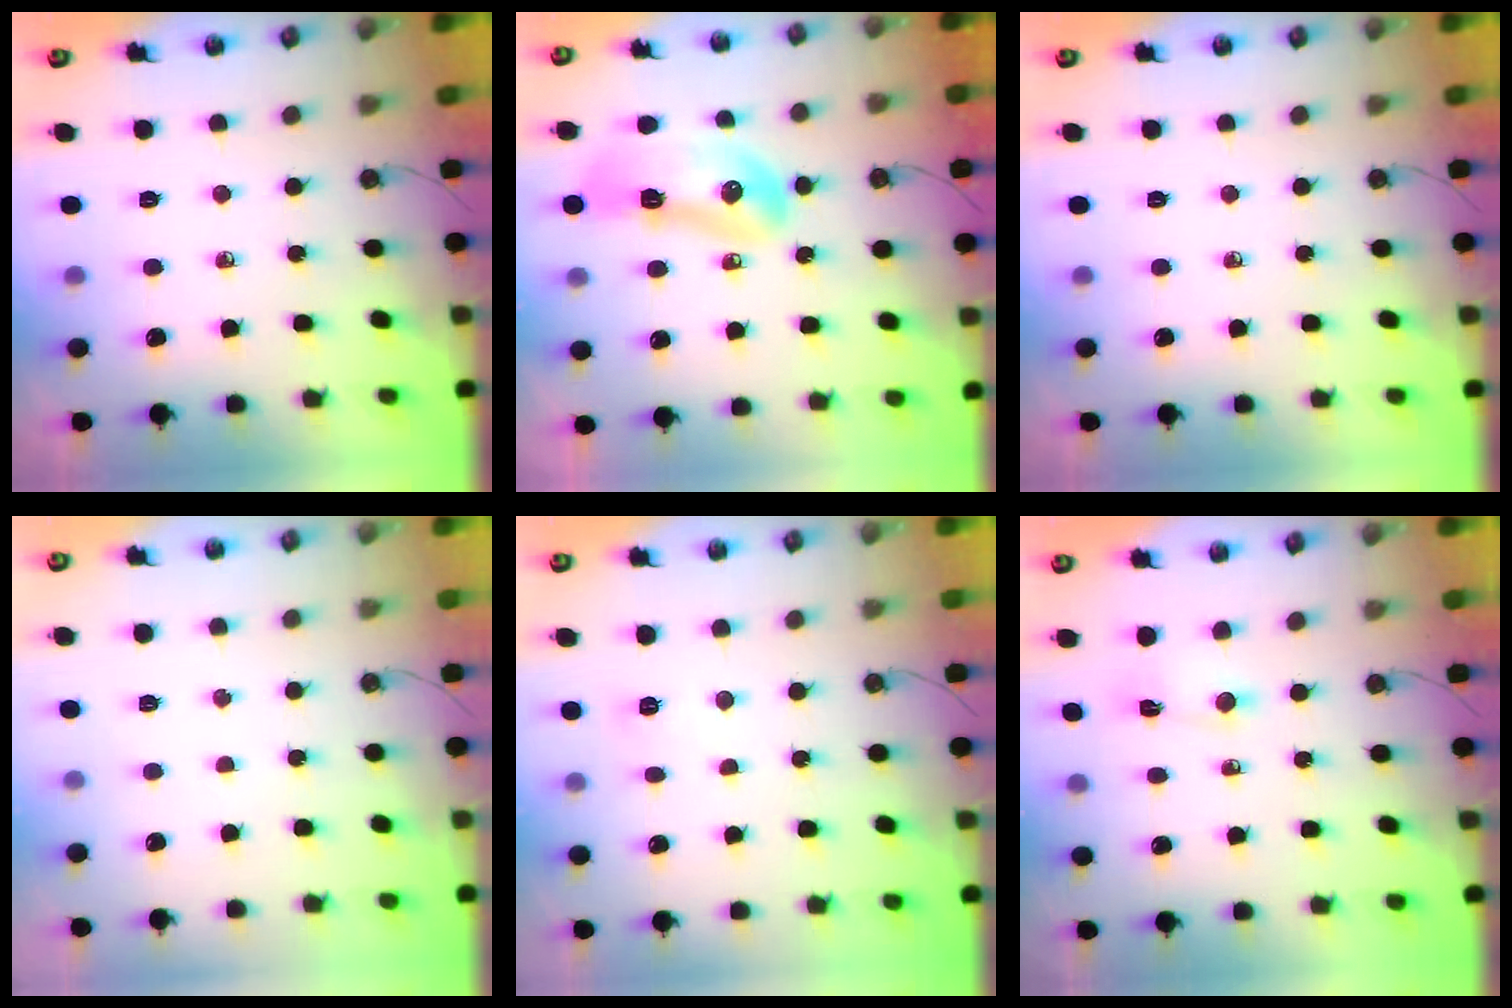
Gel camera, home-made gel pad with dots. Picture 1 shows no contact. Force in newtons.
{"total": 13.1, "press": 13.0, "slide": 1.3}
{"total": 0.0}
{"total": 1.0, "press": 1.0, "slide": 0.0}
{"total": 4.8, "press": 4.7, "slide": 1.1}
{"total": 2.9, "press": 2.9, "slide": 0.4}